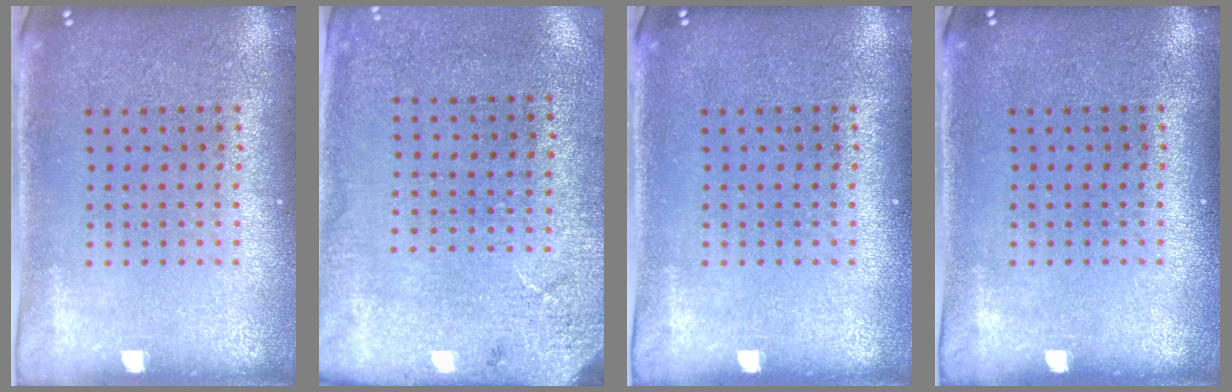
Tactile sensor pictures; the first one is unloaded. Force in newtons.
{"total": 2.7, "press": 2.2, "slide": 1.5}
{"total": 0.0}
{"total": 0.0}